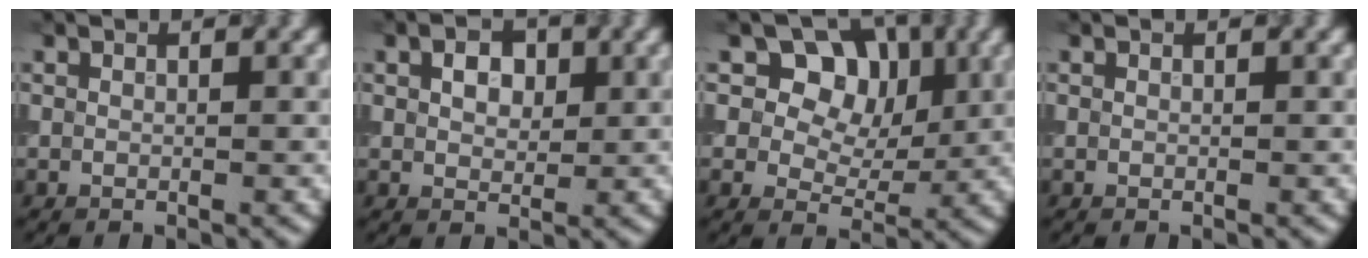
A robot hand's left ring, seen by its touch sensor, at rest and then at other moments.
{"total": 2.4, "force": [0.8, 1.7, 1.6], "torque": [-0.029, 0.002, 0.011]}
{"total": 6.2, "force": [2.3, 4.7, 3.3], "torque": [-0.048, -0.003, 0.026]}
{"total": 0.0}